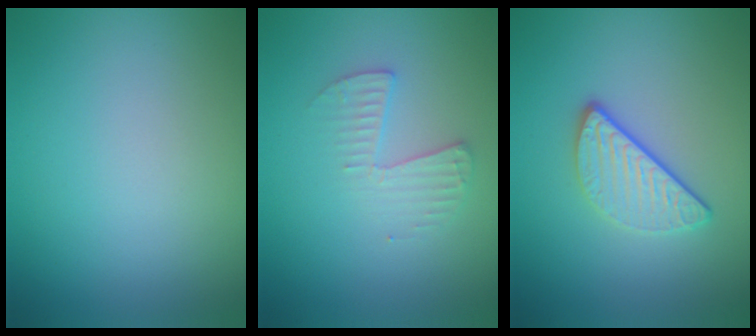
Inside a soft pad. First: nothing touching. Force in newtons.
{"total": 2.1, "press": 2.0, "slide": 0.1}
{"total": 2.9, "press": 2.4, "slide": 1.7}